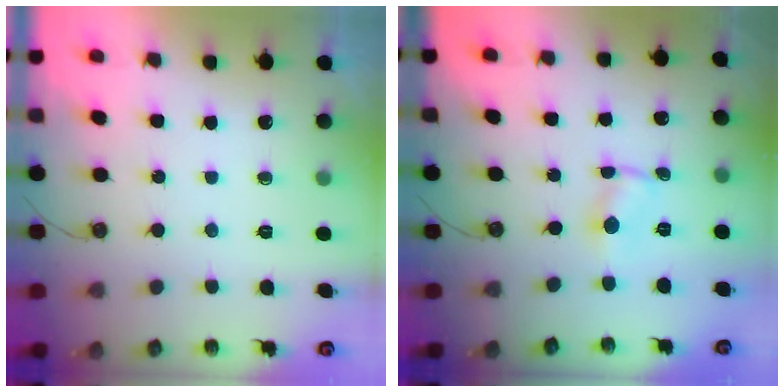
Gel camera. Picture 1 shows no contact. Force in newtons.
{"total": 0.9, "press": 0.9, "slide": 0.1}